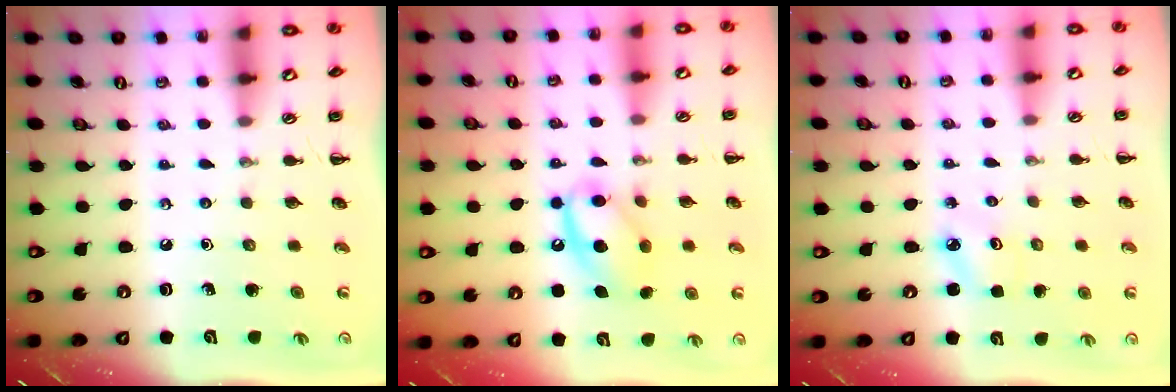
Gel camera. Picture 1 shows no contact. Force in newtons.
{"total": 13.3, "press": 13.1, "slide": 2.1}
{"total": 2.3, "press": 2.2, "slide": 0.6}